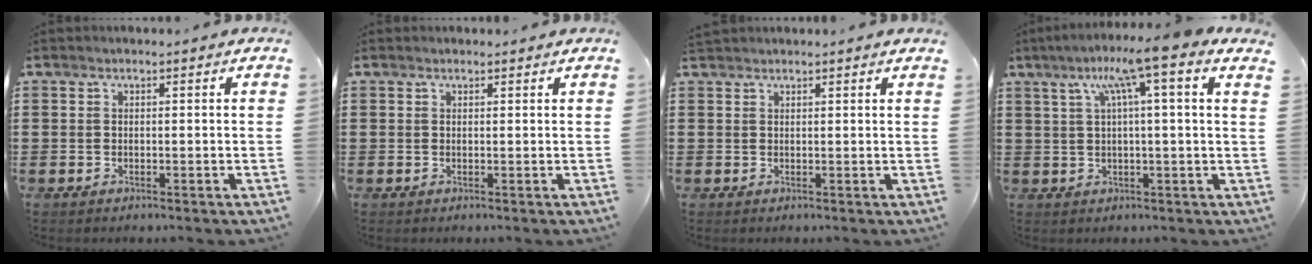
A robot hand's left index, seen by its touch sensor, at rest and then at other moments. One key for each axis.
{"total": 0.6, "fx": 0.6, "fy": 0.1, "fz": -0.1, "tx": -0.001, "ty": 0.000, "tz": 0.012}
{"total": 1.4, "fx": 1.3, "fy": -0.2, "fz": 0.2, "tx": -0.005, "ty": -0.001, "tz": 0.026}
{"total": 8.5, "fx": 4.1, "fy": -0.6, "fz": 7.5, "tx": -0.145, "ty": -0.009, "tz": 0.061}